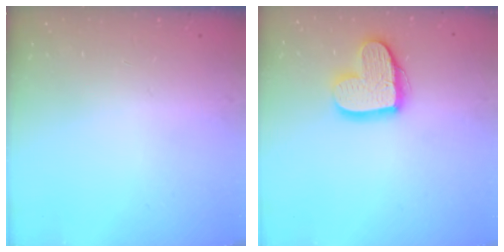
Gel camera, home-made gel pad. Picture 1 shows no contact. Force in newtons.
{"total": 14.1, "press": 14.0, "slide": 1.0}